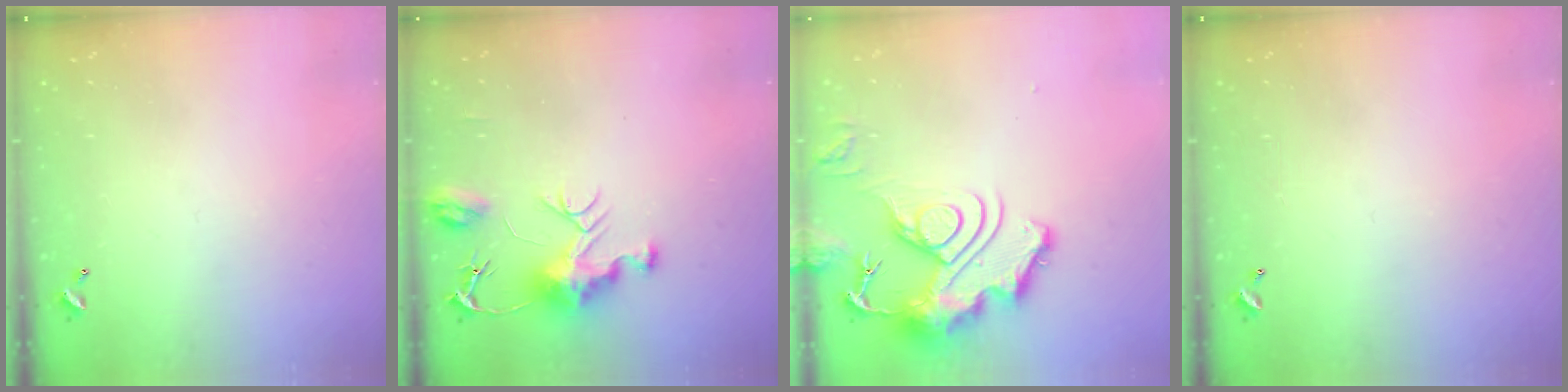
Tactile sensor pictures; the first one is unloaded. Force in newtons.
{"total": 9.2, "press": 9.2, "slide": 1.0}
{"total": 16.4, "press": 16.3, "slide": 1.5}
{"total": 0.0}